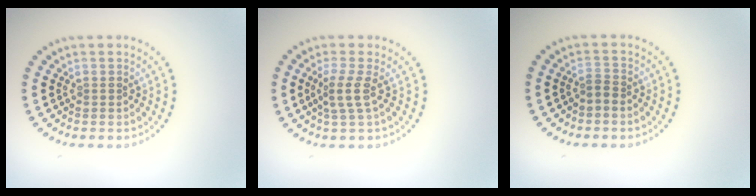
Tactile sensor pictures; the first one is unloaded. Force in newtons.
{"total": 2.1, "press": 1.6, "slide": 1.4}
{"total": 1.2, "press": 1.0, "slide": 0.7}